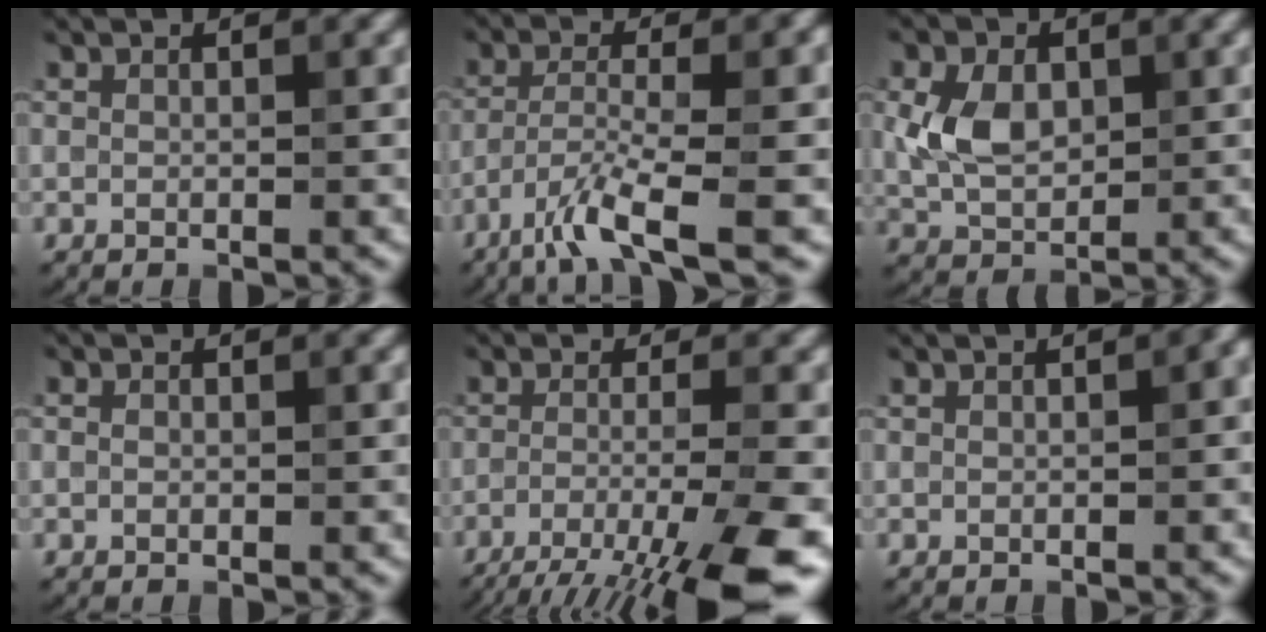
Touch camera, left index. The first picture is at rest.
{"total": 5.8, "force": [-3.7, 0.7, 4.5], "torque": [-0.079, 0.001, -0.078]}
{"total": 4.6, "force": [0.5, 3.3, 3.2], "torque": [-0.070, 0.000, 0.010]}
{"total": 0.5, "force": [0.0, 0.4, 0.3], "torque": [-0.004, -0.001, -0.002]}
{"total": 10.7, "force": [-7.1, 1.7, 7.8], "torque": [-0.119, -0.007, -0.111]}
{"total": 1.6, "force": [-0.2, 0.2, 1.5], "torque": [-0.020, 0.003, -0.002]}